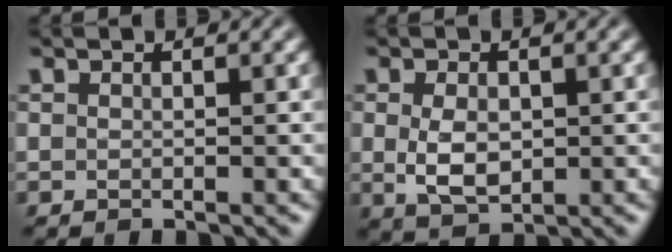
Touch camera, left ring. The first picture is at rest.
{"total": 3.5, "force": [0.0, 2.3, 2.6], "torque": [-0.057, -0.002, 0.004]}